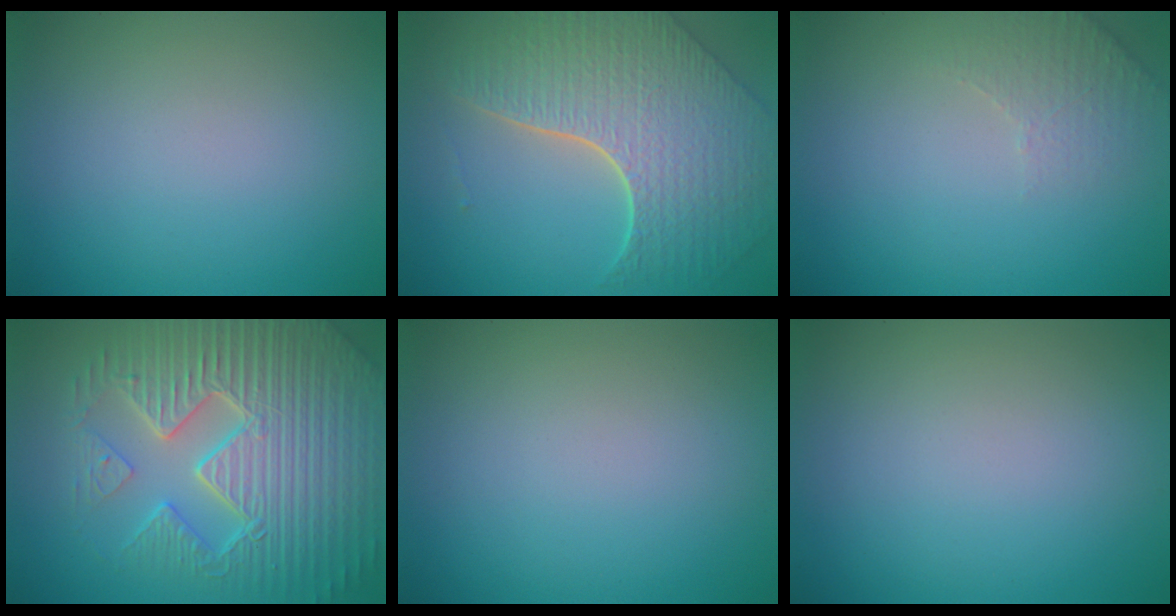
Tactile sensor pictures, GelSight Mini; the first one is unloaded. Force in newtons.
{"total": 8.6, "press": 6.3, "slide": 5.9}
{"total": 2.1, "press": 2.0, "slide": 0.5}
{"total": 9.5, "press": 6.8, "slide": 6.7}
{"total": 0.0}
{"total": 0.0}